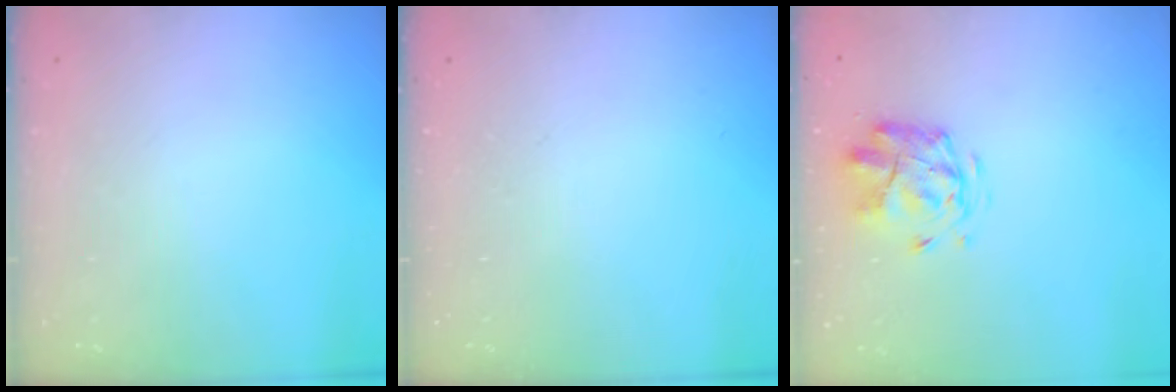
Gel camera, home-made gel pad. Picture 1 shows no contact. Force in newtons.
{"total": 0.0}
{"total": 2.9, "press": 2.6, "slide": 1.3}